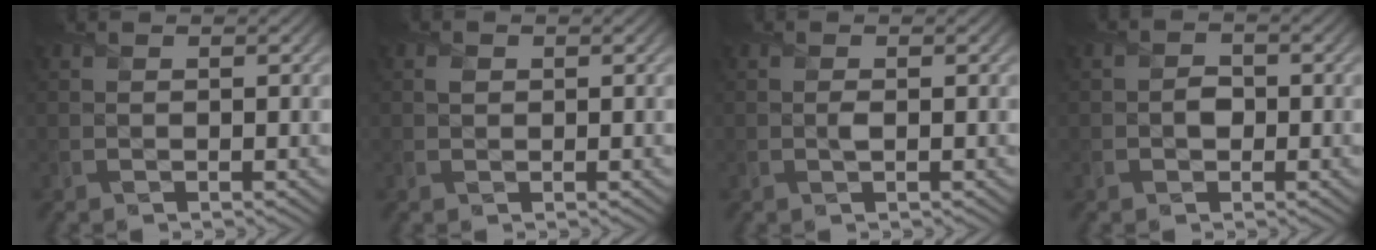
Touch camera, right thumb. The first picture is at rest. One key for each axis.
{"total": 0.7, "fx": 0.2, "fy": 0.6, "fz": 0.2, "tx": -0.006, "ty": -0.002, "tz": 0.003}
{"total": 0.7, "fx": -0.1, "fy": 0.2, "fz": 0.6, "tx": -0.014, "ty": -0.002, "tz": -0.001}
{"total": 1.7, "fx": -0.4, "fy": 1.4, "fz": 0.9, "tx": -0.015, "ty": -0.001, "tz": -0.012}